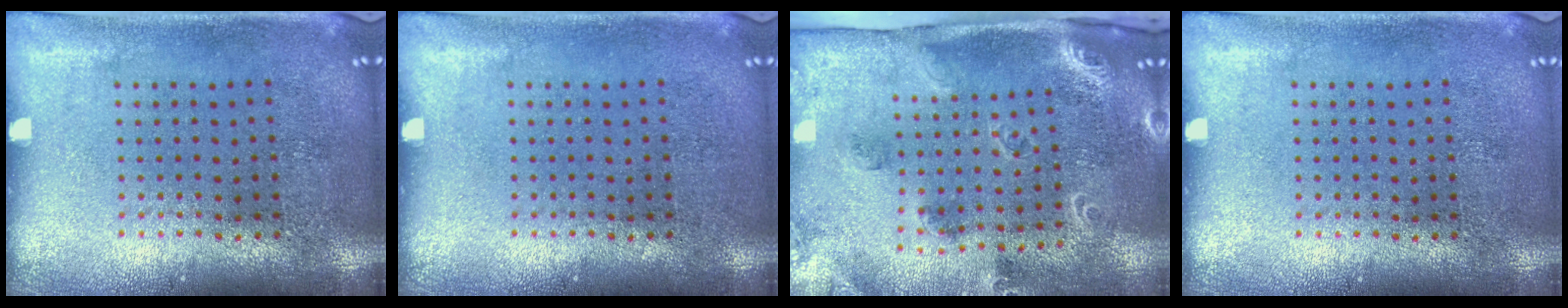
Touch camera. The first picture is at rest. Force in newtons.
{"total": 0.0}
{"total": 1.8, "press": 1.7, "slide": 0.5}
{"total": 0.0}